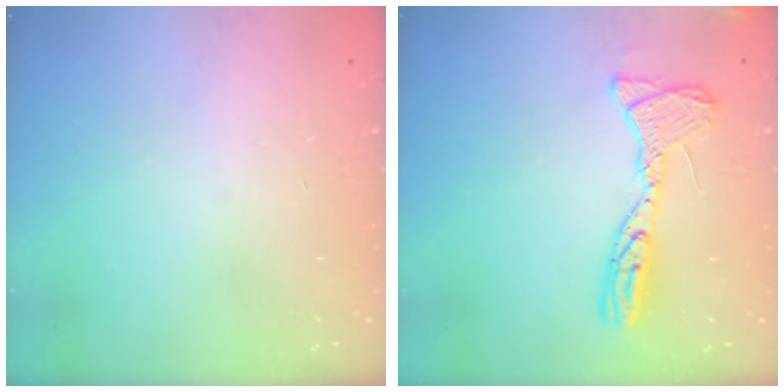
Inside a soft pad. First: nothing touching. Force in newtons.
{"total": 13.8, "press": 13.7, "slide": 1.3}